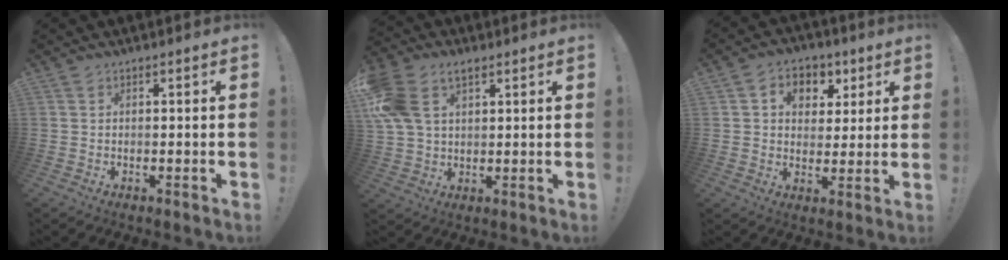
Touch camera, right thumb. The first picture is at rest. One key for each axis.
{"total": 11.3, "fx": 5.2, "fy": 7.2, "fz": 7.1, "tx": -0.130, "ty": -0.011, "tz": 0.103}
{"total": 8.2, "fx": 3.0, "fy": 6.9, "fz": 3.1, "tx": -0.034, "ty": -0.012, "tz": 0.058}